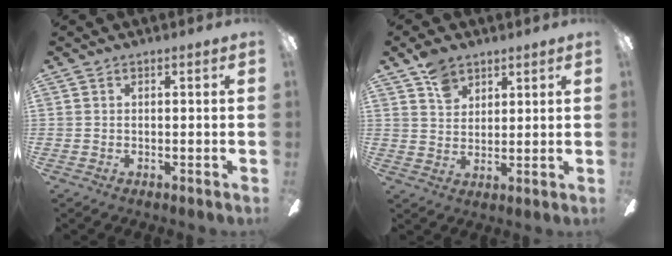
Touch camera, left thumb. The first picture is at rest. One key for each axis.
{"total": 6.7, "fx": 4.7, "fy": 4.1, "fz": 2.4, "tx": -0.040, "ty": -0.013, "tz": 0.088}